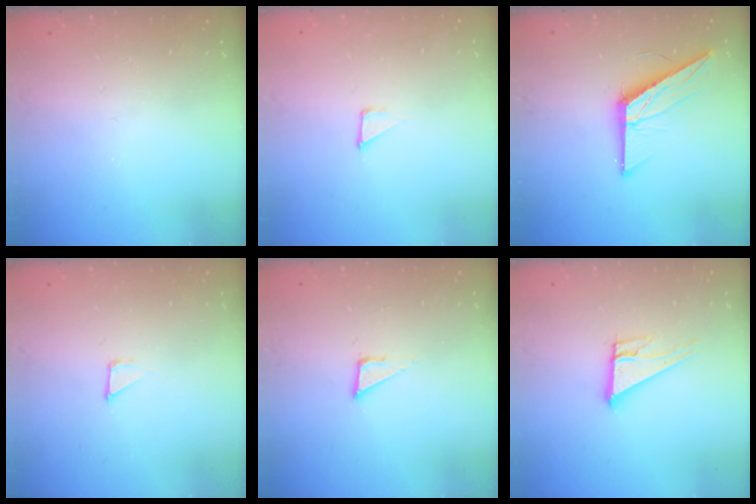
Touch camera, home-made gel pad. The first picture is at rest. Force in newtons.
{"total": 2.9, "press": 2.9, "slide": 0.3}
{"total": 12.7, "press": 12.7, "slide": 0.6}
{"total": 1.6, "press": 1.6, "slide": 0.1}
{"total": 4.5, "press": 4.5, "slide": 0.3}
{"total": 10.0, "press": 10.0, "slide": 0.5}